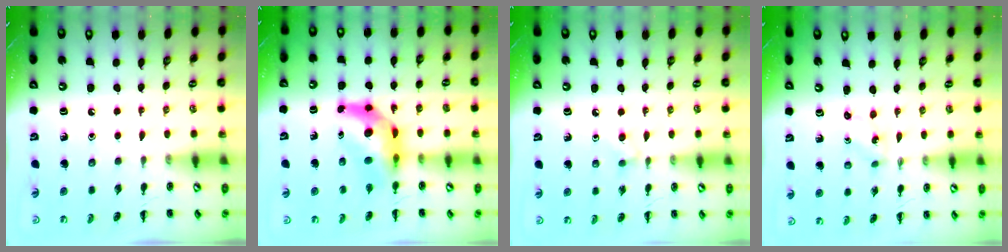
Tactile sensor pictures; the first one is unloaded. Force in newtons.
{"total": 8.1, "press": 7.7, "slide": 2.5}
{"total": 4.2, "press": 4.1, "slide": 1.1}
{"total": 0.6, "press": 0.5, "slide": 0.2}